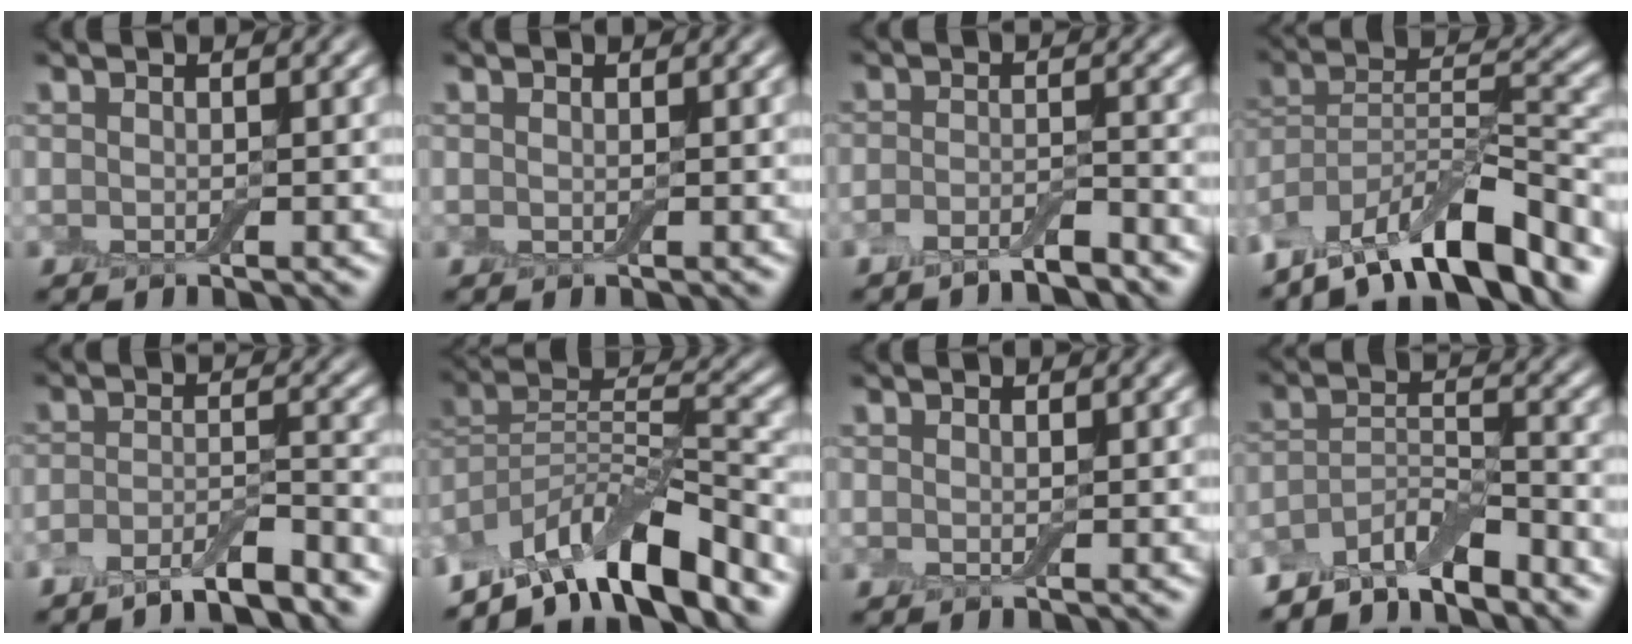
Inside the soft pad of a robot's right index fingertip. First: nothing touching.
{"total": 0.0}
{"total": 2.8, "force": [-2.4, 0.4, 1.4], "torque": [-0.026, 0.005, -0.048]}
{"total": 12.0, "force": [-9.0, 3.4, 7.2], "torque": [-0.114, 0.025, -0.164]}
{"total": 5.2, "force": [-4.4, 0.9, 2.6], "torque": [-0.051, 0.000, -0.072]}
{"total": 10.5, "force": [-7.6, 2.8, 6.7], "torque": [-0.103, 0.016, -0.141]}
{"total": 0.0}
{"total": 5.6, "force": [-4.8, 1.5, 2.5], "torque": [-0.040, 0.006, -0.091]}